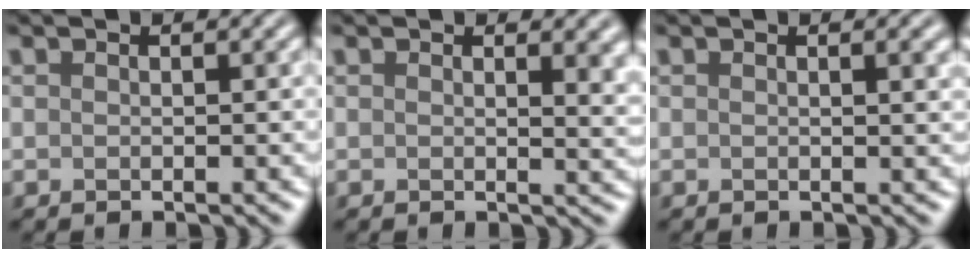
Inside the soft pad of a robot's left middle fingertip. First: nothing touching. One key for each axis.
{"total": 3.1, "fx": 1.2, "fy": 1.4, "fz": 2.5, "tx": -0.021, "ty": -0.002, "tz": 0.017}
{"total": 1.1, "fx": 0.5, "fy": 0.1, "fz": 1.0, "tx": -0.012, "ty": -0.001, "tz": 0.008}